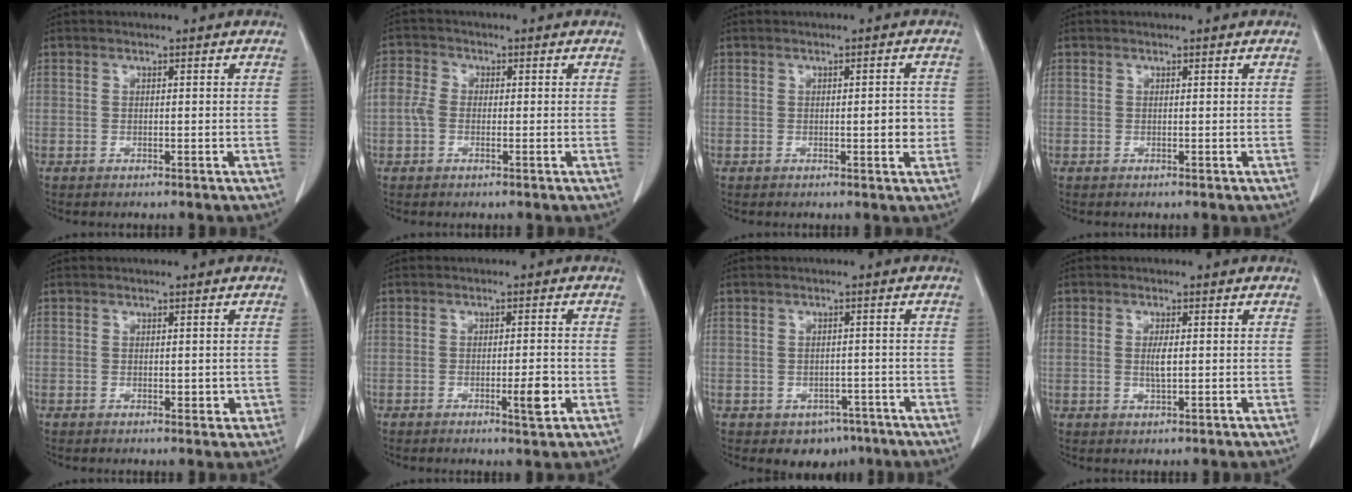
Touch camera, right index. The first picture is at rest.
{"total": 3.1, "force": [-0.4, 2.2, 2.1], "torque": [-0.060, 0.015, -0.015]}
{"total": 2.6, "force": [-0.3, 0.7, 2.5], "torque": [-0.034, 0.000, -0.003]}
{"total": 0.0}
{"total": 2.0, "force": [-0.2, 1.2, 1.6], "torque": [-0.012, -0.001, 0.002]}
{"total": 3.6, "force": [-1.2, 0.5, 3.4], "torque": [-0.051, -0.003, -0.016]}
{"total": 4.3, "force": [-2.7, 2.9, 1.6], "torque": [-0.011, 0.006, -0.028]}
{"total": 2.3, "force": [0.0, 0.6, 2.2], "torque": [-0.044, -0.002, 0.003]}